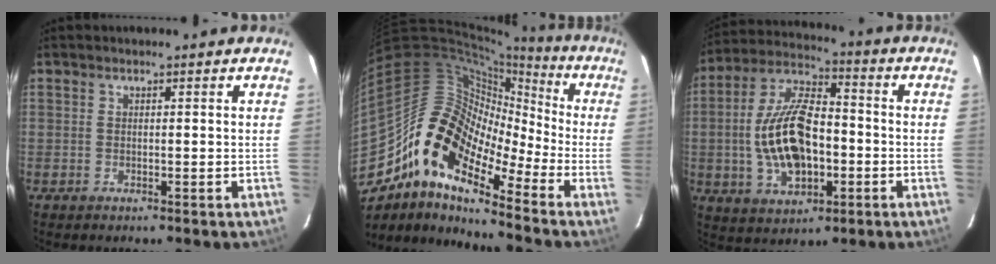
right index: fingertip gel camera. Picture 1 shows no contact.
{"total": 15.4, "force": [-8.9, 7.0, 10.4], "torque": [-0.167, 0.007, -0.191]}
{"total": 16.8, "force": [-2.6, 8.8, 14.0], "torque": [-0.287, 0.012, -0.037]}